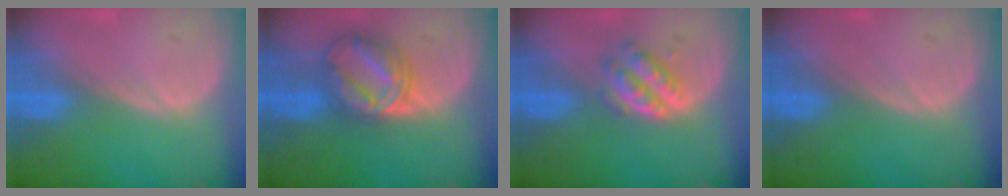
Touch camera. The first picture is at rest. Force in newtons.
{"total": 7.3, "press": 7.3, "slide": 0.5}
{"total": 4.8, "press": 4.4, "slide": 1.9}
{"total": 0.0}